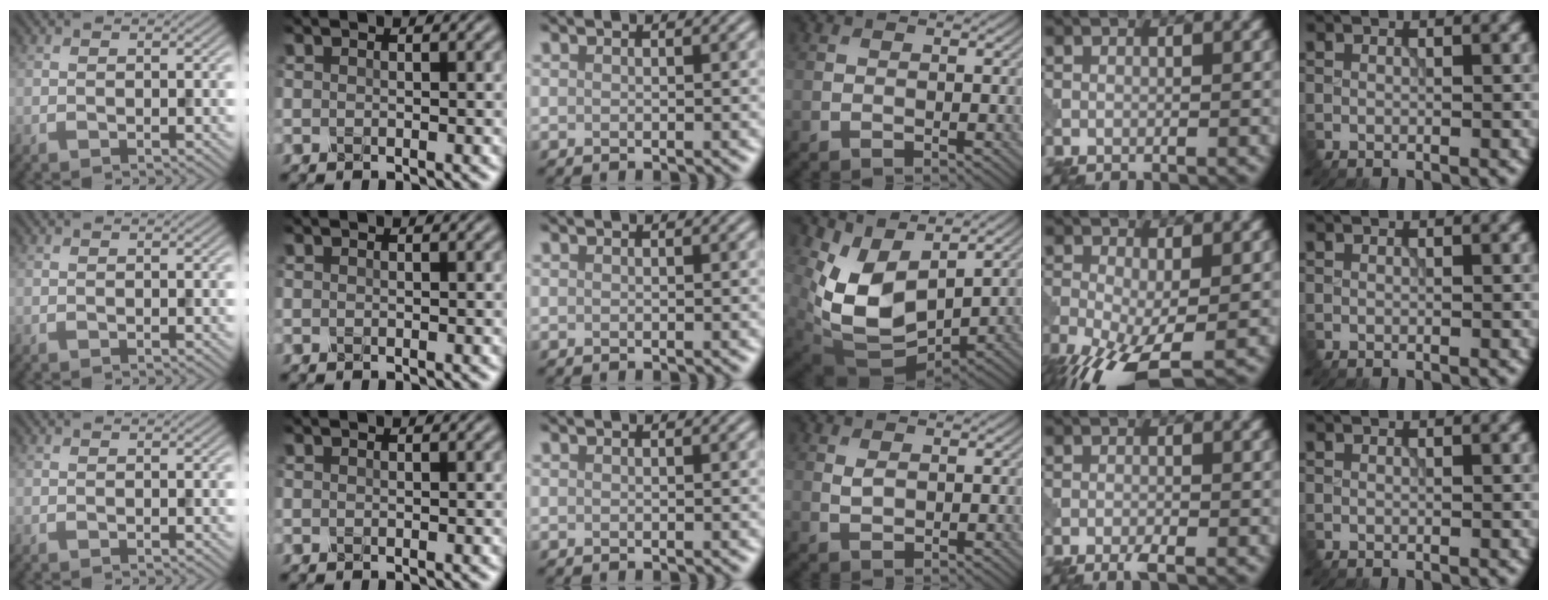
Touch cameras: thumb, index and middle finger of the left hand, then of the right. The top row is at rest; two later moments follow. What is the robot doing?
{"motion": "squeeze", "object": "clothespin"}